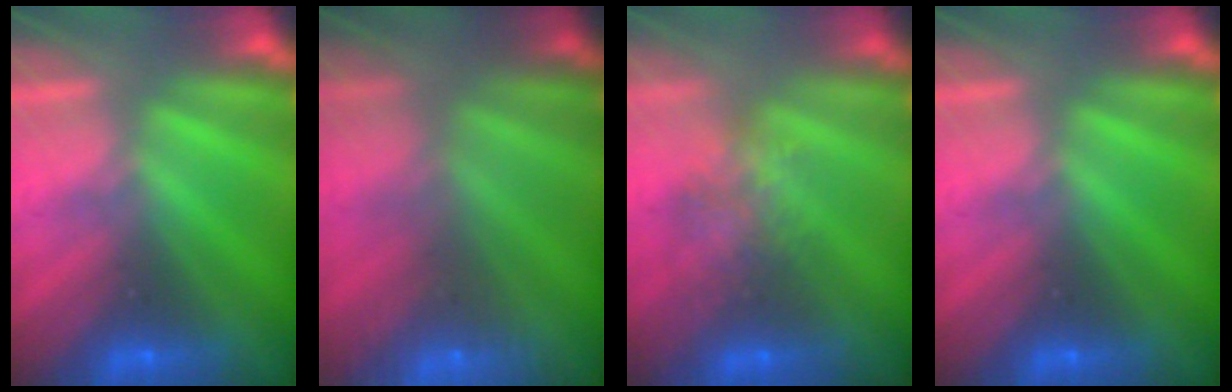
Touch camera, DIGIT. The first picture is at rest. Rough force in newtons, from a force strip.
{"total": 8.7}
{"total": 4.4}
{"total": 0.0}